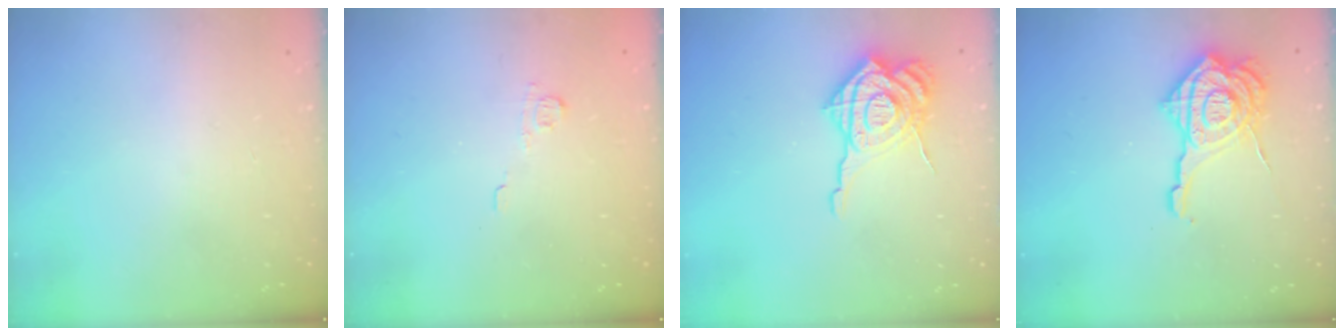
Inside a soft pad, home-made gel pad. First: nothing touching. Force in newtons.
{"total": 3.8, "press": 3.7, "slide": 1.0}
{"total": 16.6, "press": 16.5, "slide": 1.6}
{"total": 18.1, "press": 18.0, "slide": 1.5}